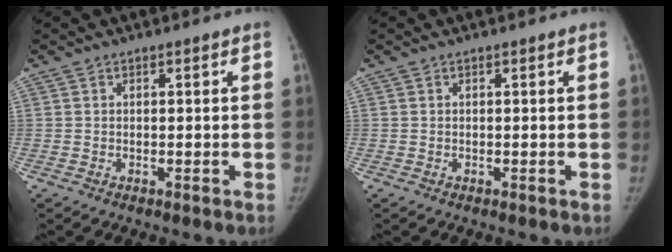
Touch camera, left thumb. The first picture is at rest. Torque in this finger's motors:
{"motor_torque": [-0.14, 0.09, 0.19, -0.11, 0.00]}